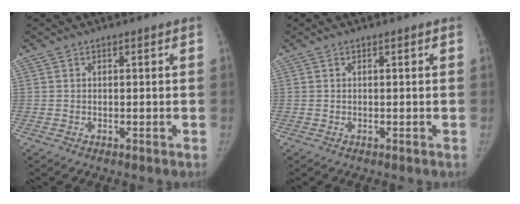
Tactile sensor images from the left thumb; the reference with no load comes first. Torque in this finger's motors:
{"motor_torque": [0.09, -0.03, 0.23, -0.23, 0.01]}